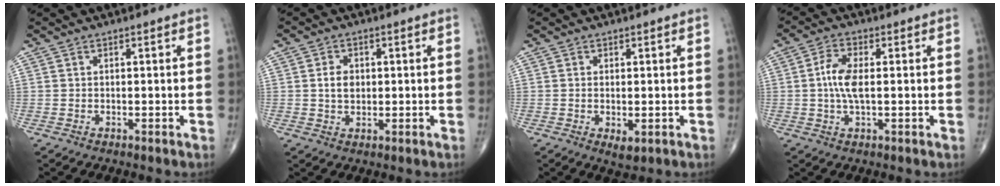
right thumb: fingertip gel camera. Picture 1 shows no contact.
{"total": 3.6, "force": [0.4, 2.7, 2.3], "torque": [-0.030, 0.002, 0.007]}
{"total": 2.7, "force": [-0.6, 1.2, 2.3], "torque": [-0.037, -0.007, -0.004]}
{"total": 5.8, "force": [0.2, 2.3, 5.3], "torque": [-0.121, 0.002, -0.002]}